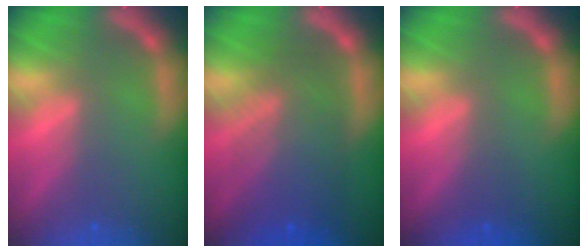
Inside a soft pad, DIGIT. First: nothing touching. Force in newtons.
{"total": 8.1}
{"total": 1.0}